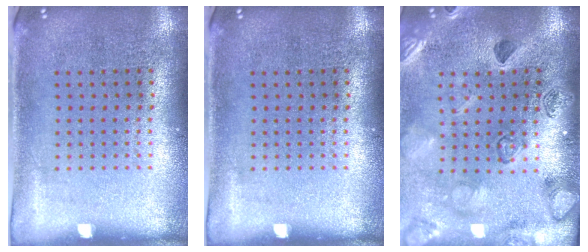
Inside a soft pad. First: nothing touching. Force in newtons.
{"total": 0.0}
{"total": 2.3, "press": 2.3, "slide": 0.2}